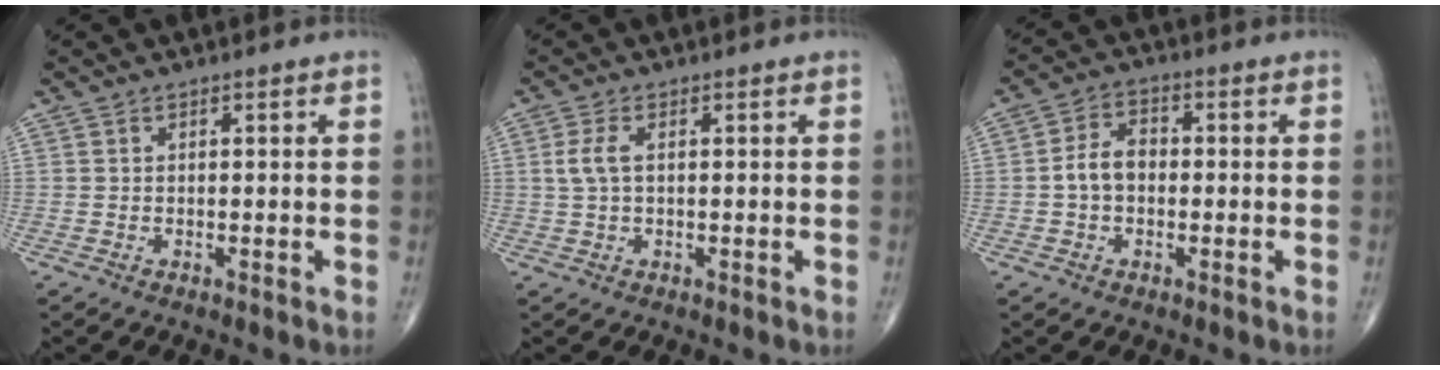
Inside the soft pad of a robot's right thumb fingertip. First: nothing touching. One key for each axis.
{"total": 3.3, "fx": 0.5, "fy": 1.6, "fz": 2.9, "tx": -0.076, "ty": 0.009, "tz": 0.010}
{"total": 5.4, "fx": -0.6, "fy": 3.8, "fz": 3.8, "tx": -0.063, "ty": 0.021, "tz": -0.020}